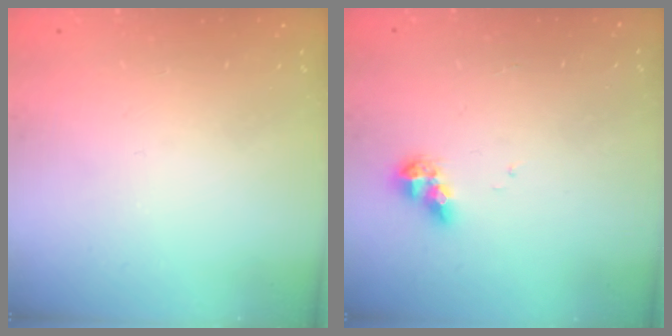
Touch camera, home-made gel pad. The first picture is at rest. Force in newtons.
{"total": 6.4, "press": 6.4, "slide": 0.7}